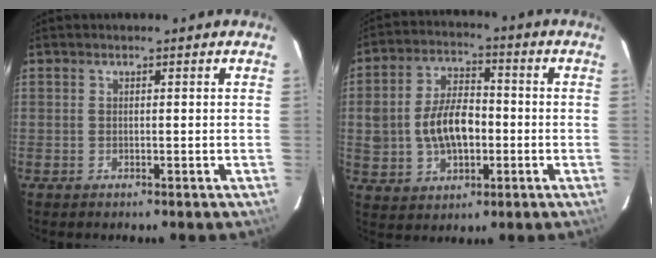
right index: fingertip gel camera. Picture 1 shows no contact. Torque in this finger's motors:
{"motor_torque": [0.42, -0.08, 0.50, 0.17]}